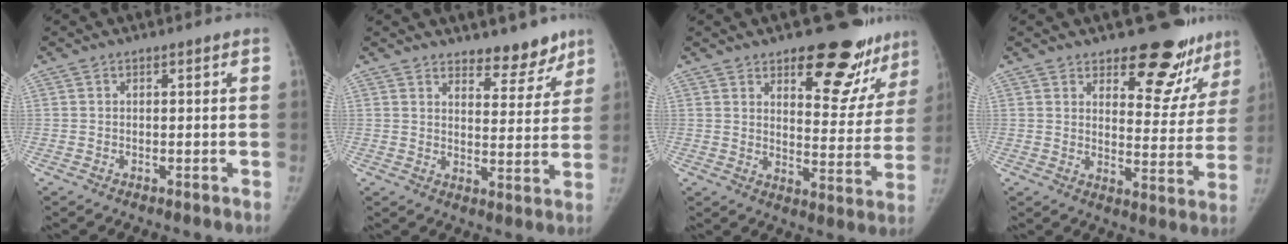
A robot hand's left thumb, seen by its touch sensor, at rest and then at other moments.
{"total": 7.9, "force": [6.5, 3.3, 3.1], "torque": [-0.003, -0.047, 0.093]}
{"total": 18.5, "force": [13.1, 8.0, 10.3], "torque": [-0.073, -0.093, 0.168]}
{"total": 15.8, "force": [12.4, 6.9, 7.1], "torque": [-0.031, -0.099, 0.151]}